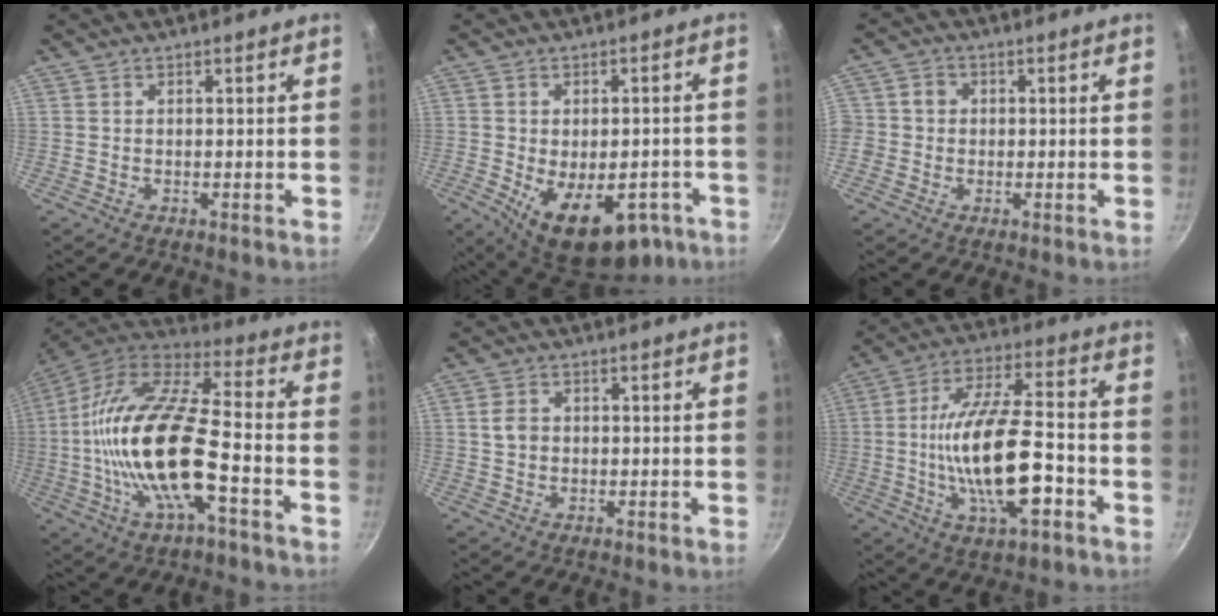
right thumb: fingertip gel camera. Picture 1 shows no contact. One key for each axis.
{"total": 16.3, "fx": -6.6, "fy": 8.9, "fz": 11.9, "tx": -0.132, "ty": 0.006, "tz": -0.075}
{"total": 3.4, "fx": -0.3, "fy": 3.2, "fz": 1.0, "tx": 0.002, "ty": 0.007, "tz": -0.012}
{"total": 22.5, "fx": -5.0, "fy": 7.9, "fz": 20.4, "tx": -0.392, "ty": 0.031, "tz": -0.109}
{"total": 2.9, "fx": 0.2, "fy": 2.4, "fz": 1.7, "tx": -0.024, "ty": 0.004, "tz": 0.002}
{"total": 18.9, "fx": -4.8, "fy": 7.0, "fz": 16.9, "tx": -0.298, "ty": 0.028, "tz": -0.087}